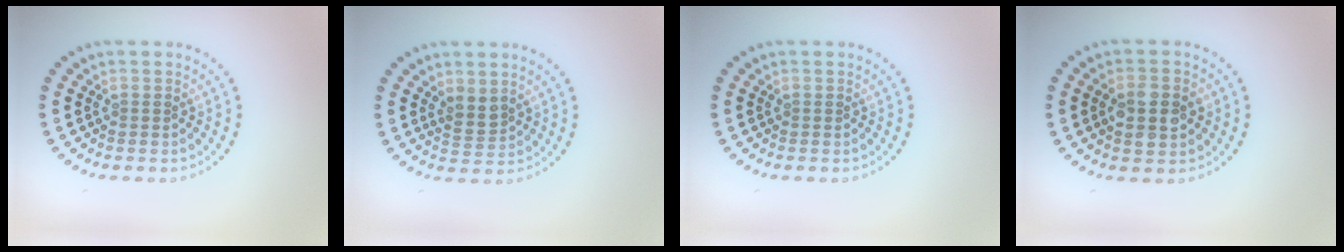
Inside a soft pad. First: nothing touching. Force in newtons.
{"total": 1.9, "press": 1.6, "slide": 1.0}
{"total": 0.0}
{"total": 4.0, "press": 4.0, "slide": 0.1}